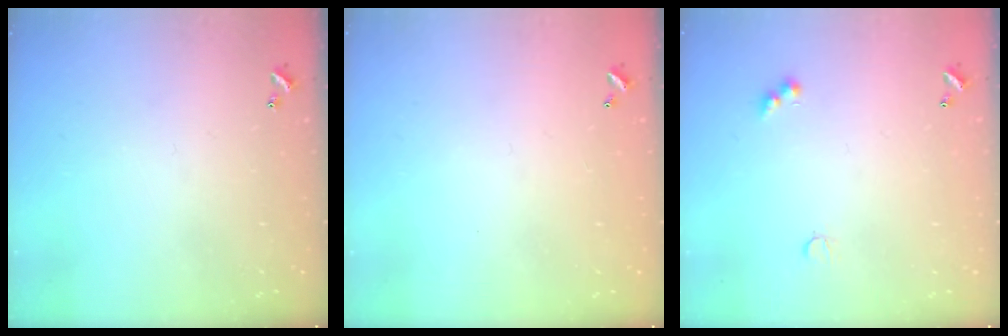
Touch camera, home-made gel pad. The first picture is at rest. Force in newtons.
{"total": 2.9, "press": 2.9, "slide": 0.1}
{"total": 2.9, "press": 2.8, "slide": 0.6}